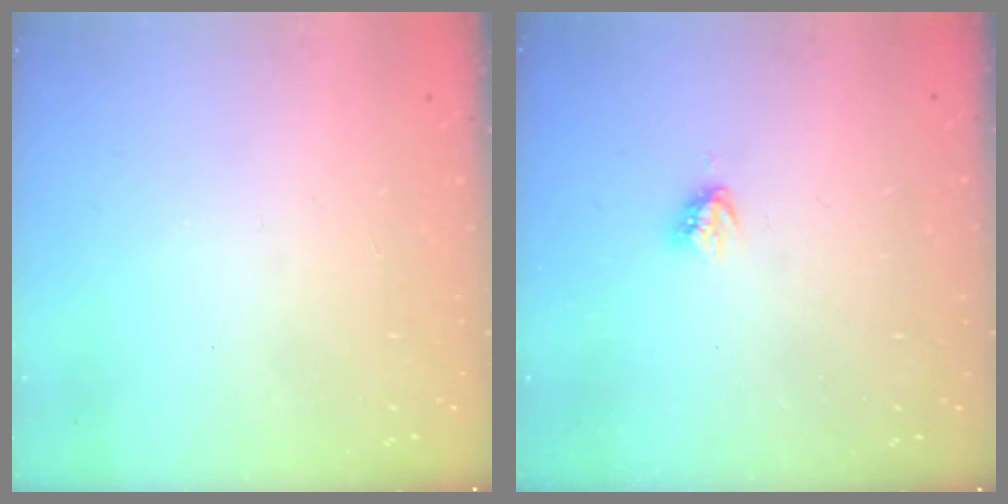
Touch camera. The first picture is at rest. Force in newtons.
{"total": 3.8, "press": 3.8, "slide": 0.4}